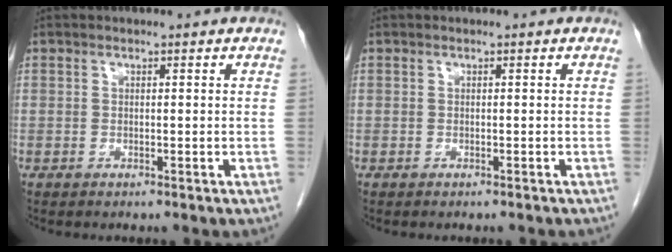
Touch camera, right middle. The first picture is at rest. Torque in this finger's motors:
{"motor_torque": [-0.16, 0.15, -0.15, -0.01]}